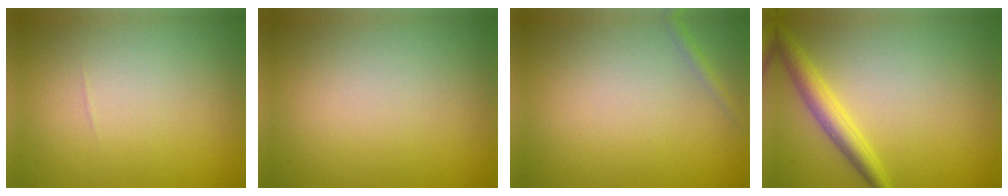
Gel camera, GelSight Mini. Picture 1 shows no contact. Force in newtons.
{"total": 0.0}
{"total": 0.8, "press": 0.7, "slide": 0.1}
{"total": 3.1, "press": 3.1, "slide": 0.2}